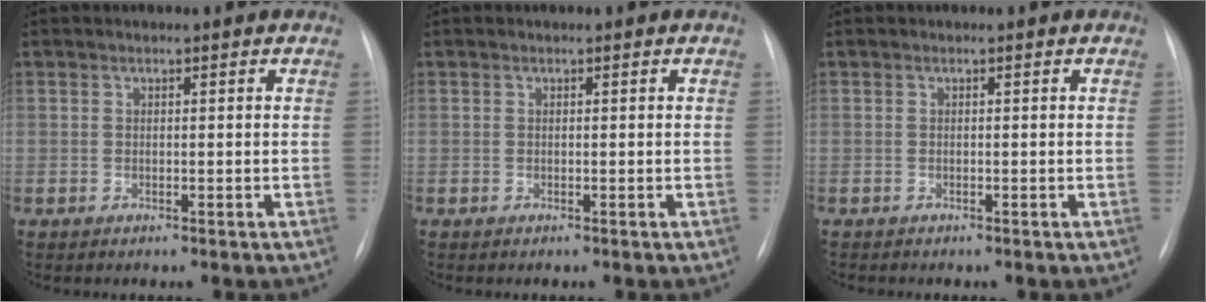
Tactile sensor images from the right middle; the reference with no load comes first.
{"total": 0.0}
{"total": 0.0}